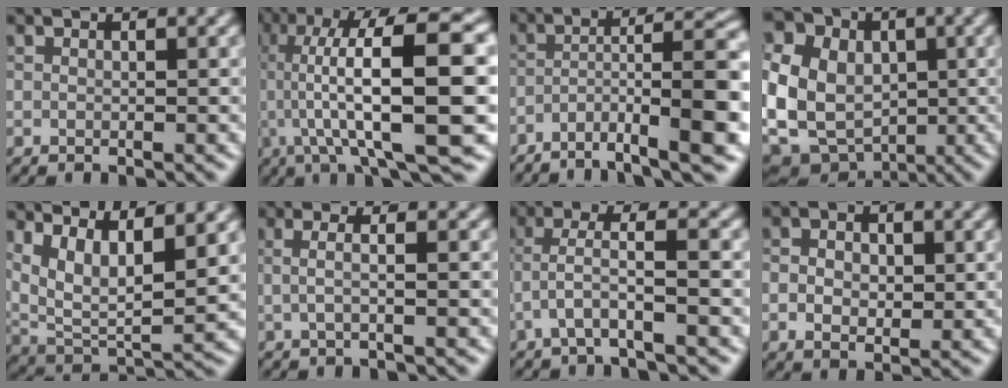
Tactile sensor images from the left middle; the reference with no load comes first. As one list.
[{"total": 14.7, "force": [0.4, 3.2, 14.3], "torque": [-0.209, 0.020, 0.010]}, {"total": 9.9, "force": [-4.8, 2.6, 8.3], "torque": [-0.129, -0.001, -0.088]}, {"total": 15.4, "force": [1.0, 13.2, 7.9], "torque": [-0.196, 0.011, -0.009]}, {"total": 7.5, "force": [3.5, 3.0, 5.9], "torque": [-0.122, -0.018, 0.069]}, {"total": 2.7, "force": [0.2, 1.2, 2.4], "torque": [-0.035, -0.013, -0.024]}, {"total": 3.2, "force": [-1.3, 0.5, 2.9], "torque": [-0.062, 0.005, -0.038]}, {"total": 3.5, "force": [-0.1, 2.5, 2.4], "torque": [-0.045, -0.011, -0.010]}]